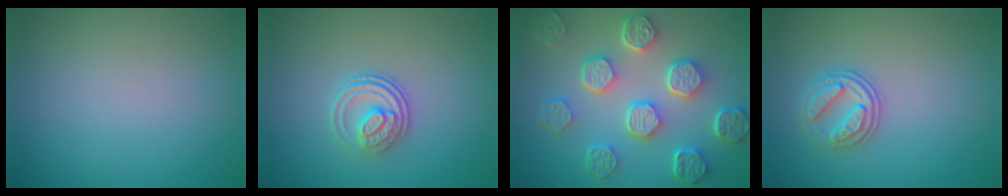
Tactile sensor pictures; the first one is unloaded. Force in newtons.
{"total": 3.1, "press": 2.6, "slide": 1.7}
{"total": 7.6, "press": 5.9, "slide": 4.9}
{"total": 2.6, "press": 2.5, "slide": 0.7}